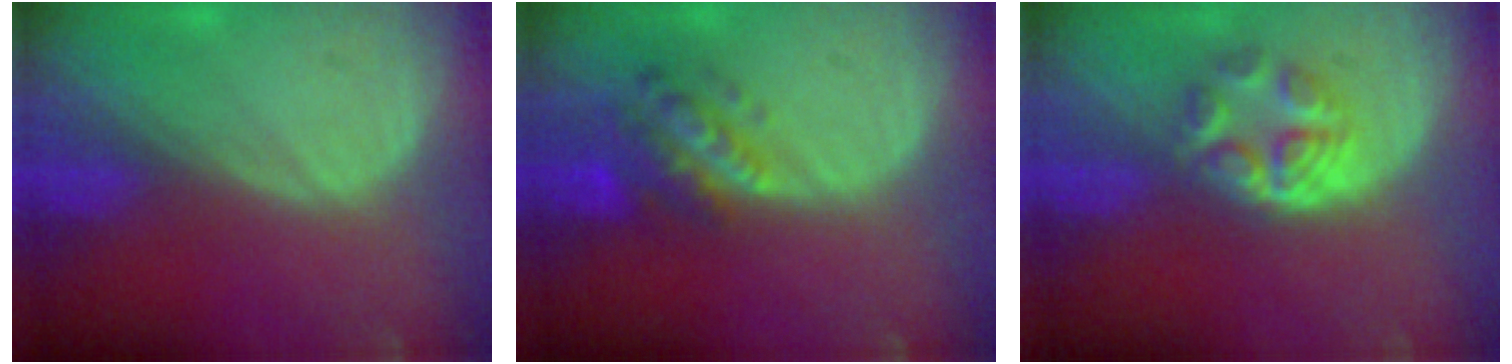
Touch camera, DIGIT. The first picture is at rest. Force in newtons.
{"total": 6.2, "press": 6.0, "slide": 1.5}
{"total": 6.3, "press": 5.3, "slide": 3.4}